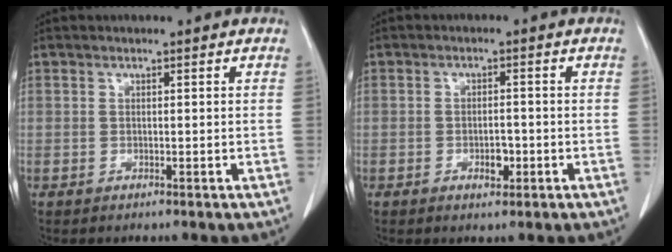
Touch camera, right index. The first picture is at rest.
{"total": 2.6, "force": [-1.1, 1.2, 2.1], "torque": [-0.036, 0.003, -0.012]}